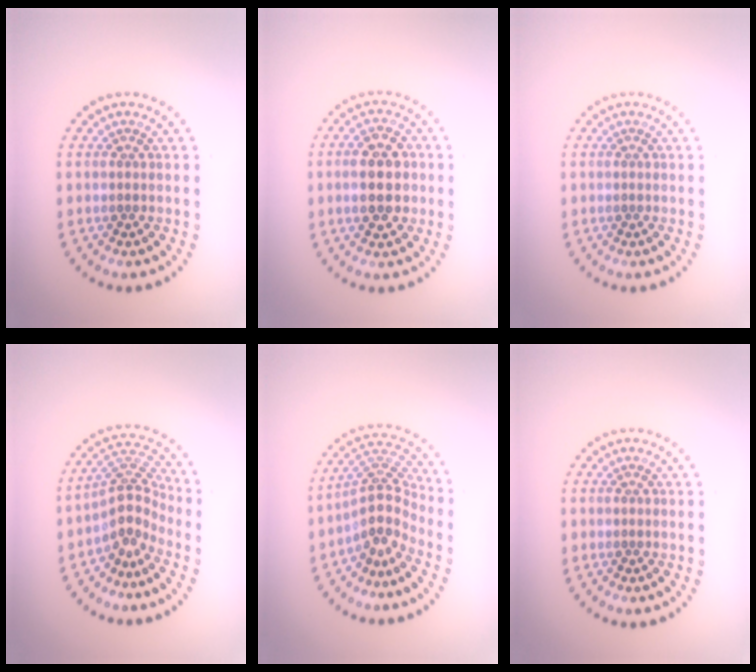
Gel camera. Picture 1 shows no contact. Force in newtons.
{"total": 5.2, "press": 5.2, "slide": 0.3}
{"total": 0.0}
{"total": 3.5, "press": 2.5, "slide": 2.4}
{"total": 4.0, "press": 2.8, "slide": 2.9}
{"total": 0.0}